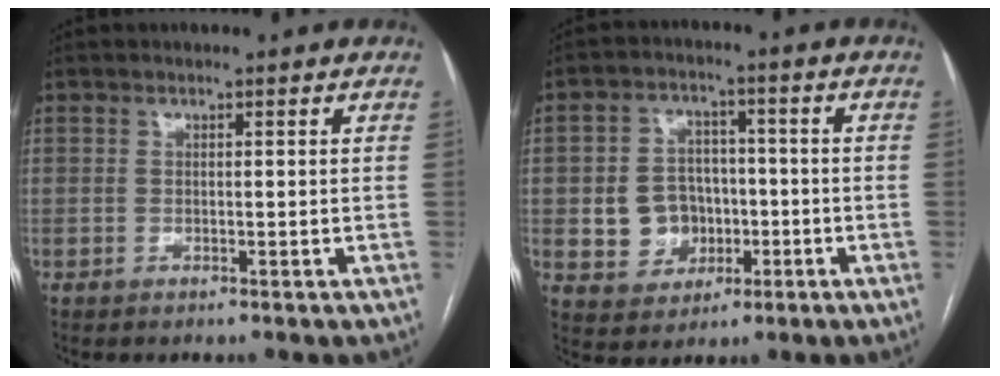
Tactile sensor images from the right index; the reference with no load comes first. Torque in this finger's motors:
{"motor_torque": [1.16, -0.10, 0.54, 0.03]}